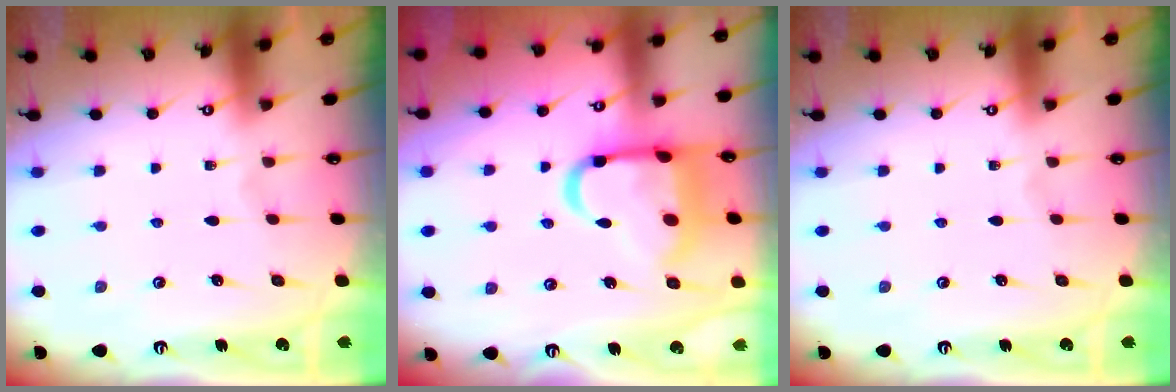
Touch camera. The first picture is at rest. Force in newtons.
{"total": 16.3, "press": 16.2, "slide": 1.9}
{"total": 0.0}